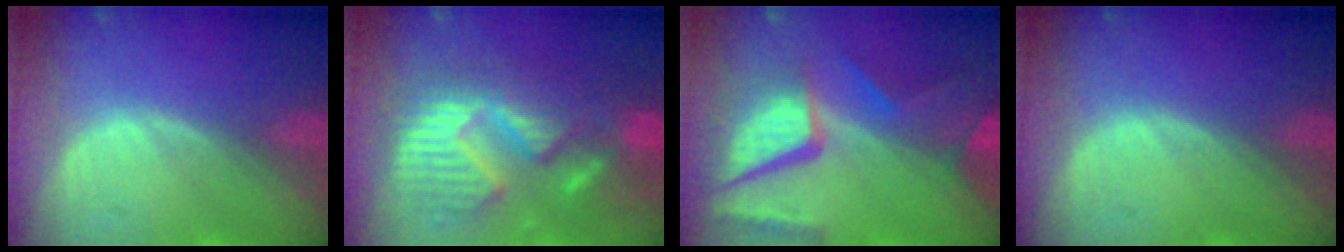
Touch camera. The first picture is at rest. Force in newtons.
{"total": 13.2, "press": 13.2, "slide": 1.3}
{"total": 11.8, "press": 9.8, "slide": 6.6}
{"total": 0.0}